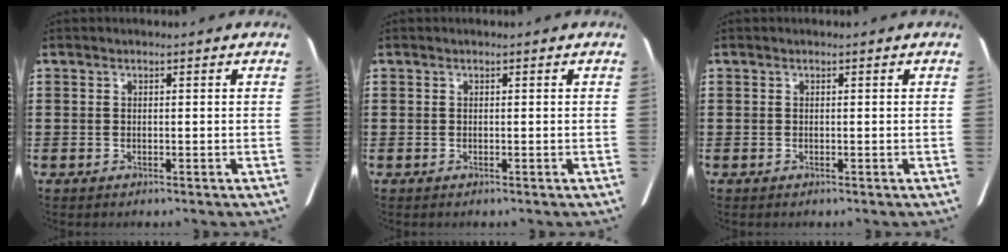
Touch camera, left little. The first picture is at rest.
{"total": 0.0}
{"total": 0.0}